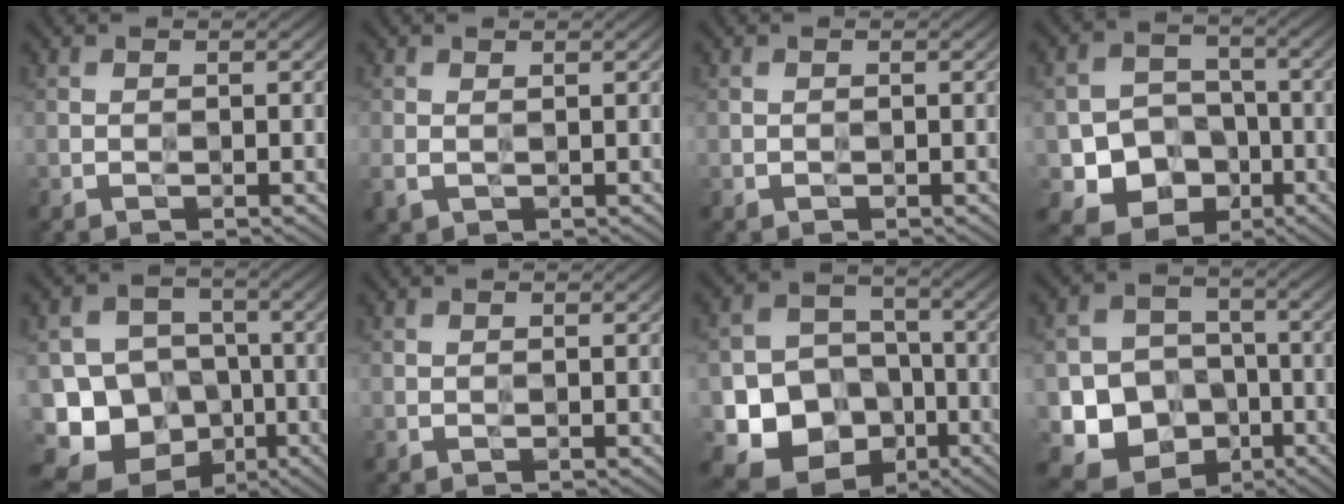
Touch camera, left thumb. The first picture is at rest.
{"total": 2.1, "force": [0.0, 1.5, 1.5], "torque": [-0.041, -0.004, 0.000]}
{"total": 0.0}
{"total": 9.0, "force": [-3.3, 7.3, 4.3], "torque": [-0.084, -0.021, -0.068]}
{"total": 17.3, "force": [-7.8, 14.6, 5.3], "torque": [-0.144, -0.047, -0.126]}
{"total": 0.0}
{"total": 13.6, "force": [-4.9, 11.2, 5.8], "torque": [-0.129, -0.043, -0.106]}
{"total": 11.2, "force": [-4.1, 9.3, 4.7], "torque": [-0.105, -0.039, -0.095]}